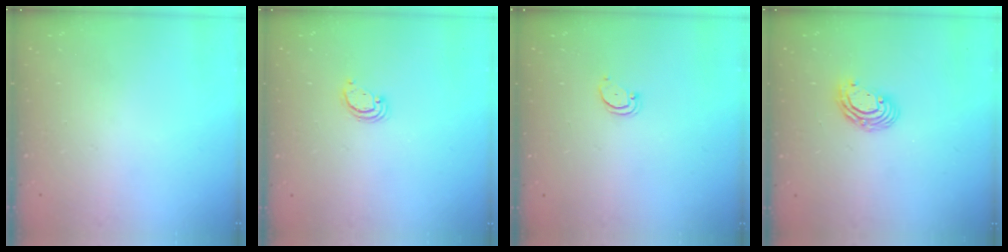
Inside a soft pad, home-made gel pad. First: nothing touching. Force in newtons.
{"total": 2.6, "press": 2.6, "slide": 0.2}
{"total": 2.5, "press": 2.5, "slide": 0.2}
{"total": 6.9, "press": 6.9, "slide": 0.8}